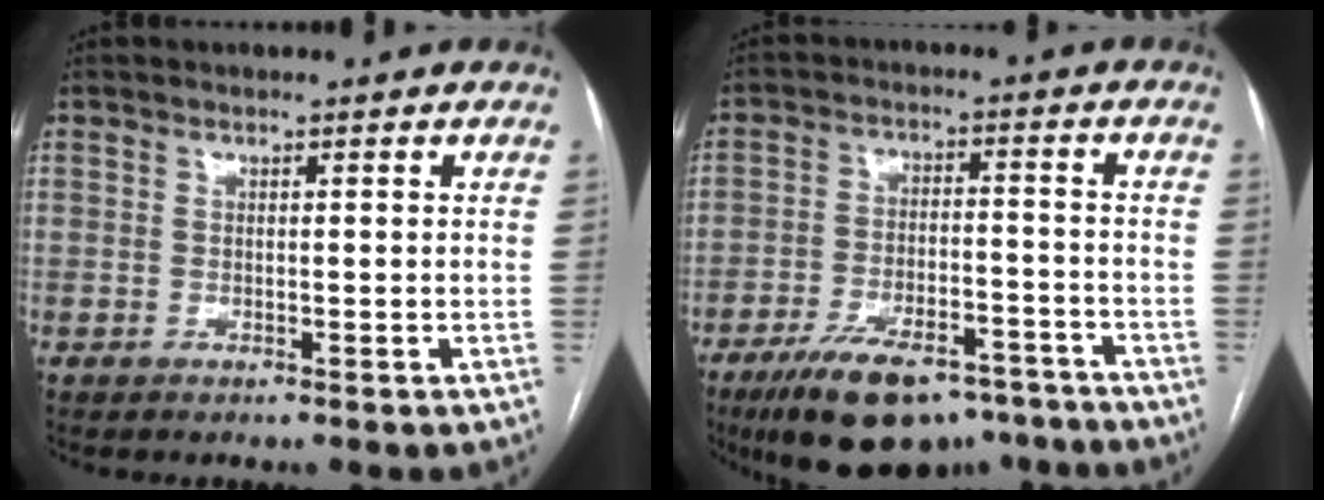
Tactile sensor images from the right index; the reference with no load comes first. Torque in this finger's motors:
{"motor_torque": [1.31, -0.82, 0.77, 0.16]}